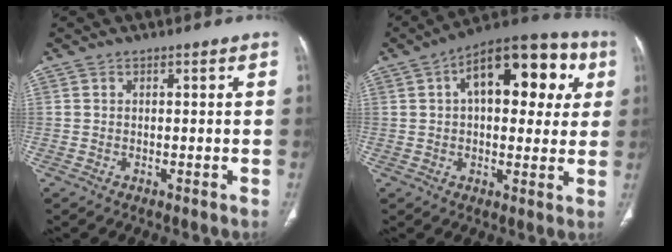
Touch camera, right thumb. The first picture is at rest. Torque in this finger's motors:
{"motor_torque": [1.47, 3.54, 0.98, -0.80, 0.12]}